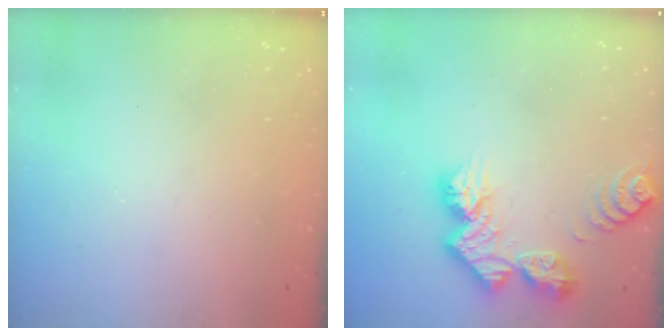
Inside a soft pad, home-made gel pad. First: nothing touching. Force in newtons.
{"total": 11.7, "press": 11.7, "slide": 1.1}